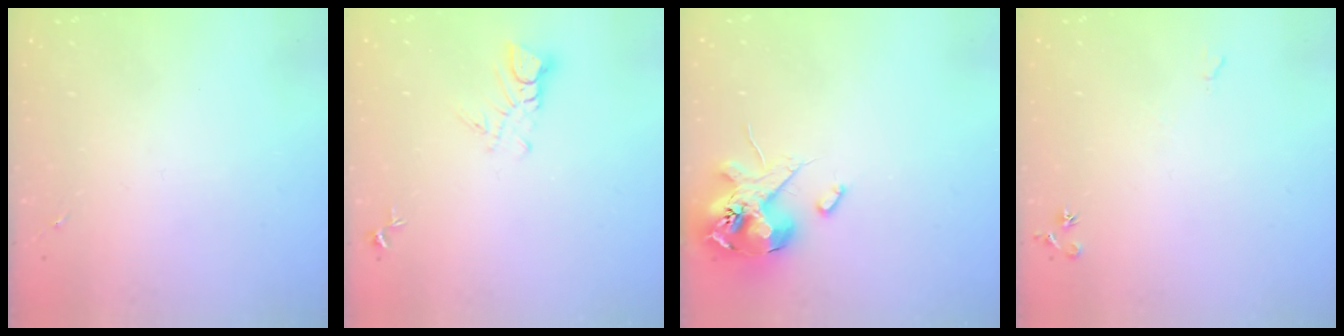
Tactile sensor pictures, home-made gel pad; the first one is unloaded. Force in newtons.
{"total": 5.0, "press": 5.0, "slide": 0.3}
{"total": 14.7, "press": 14.5, "slide": 2.1}
{"total": 6.7, "press": 6.6, "slide": 1.0}